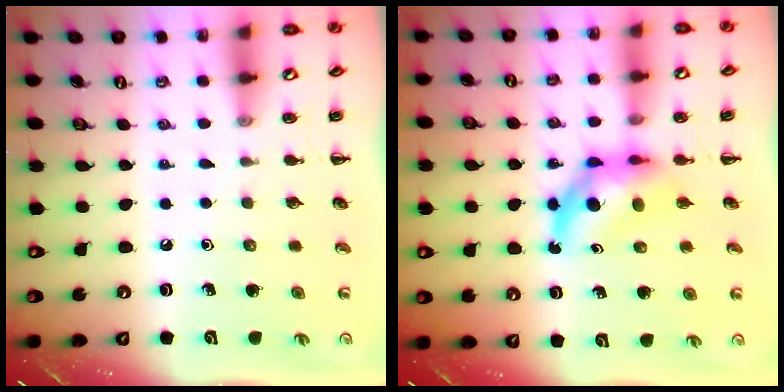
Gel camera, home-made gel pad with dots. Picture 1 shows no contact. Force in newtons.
{"total": 6.8, "press": 6.6, "slide": 1.7}